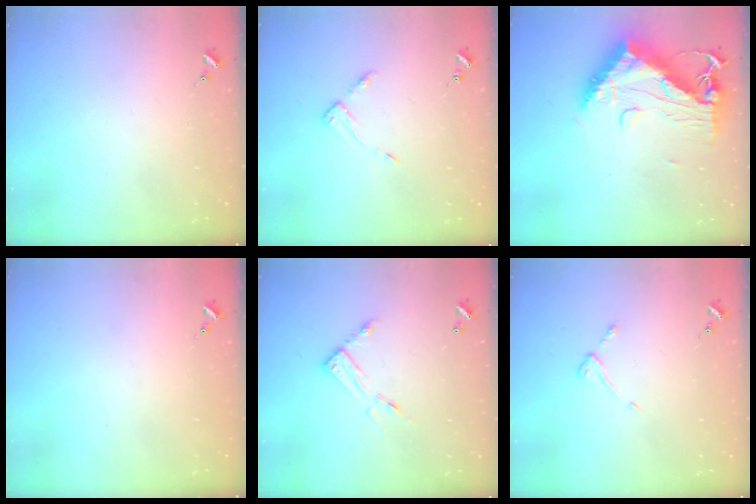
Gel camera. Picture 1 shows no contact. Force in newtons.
{"total": 3.6, "press": 3.6, "slide": 0.4}
{"total": 18.8, "press": 18.7, "slide": 1.7}
{"total": 0.0}
{"total": 9.6, "press": 9.6, "slide": 0.4}
{"total": 3.3, "press": 3.2, "slide": 0.4}